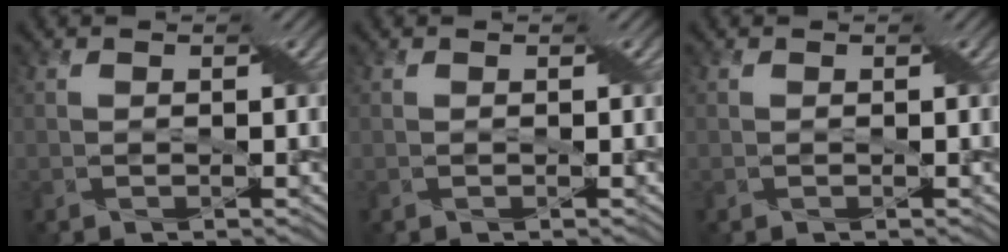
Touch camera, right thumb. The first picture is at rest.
{"total": 0.0}
{"total": 0.0}